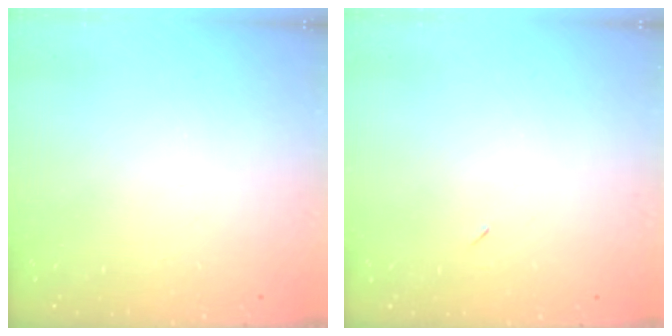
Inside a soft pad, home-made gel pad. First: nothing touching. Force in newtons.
{"total": 2.3, "press": 2.0, "slide": 1.2}